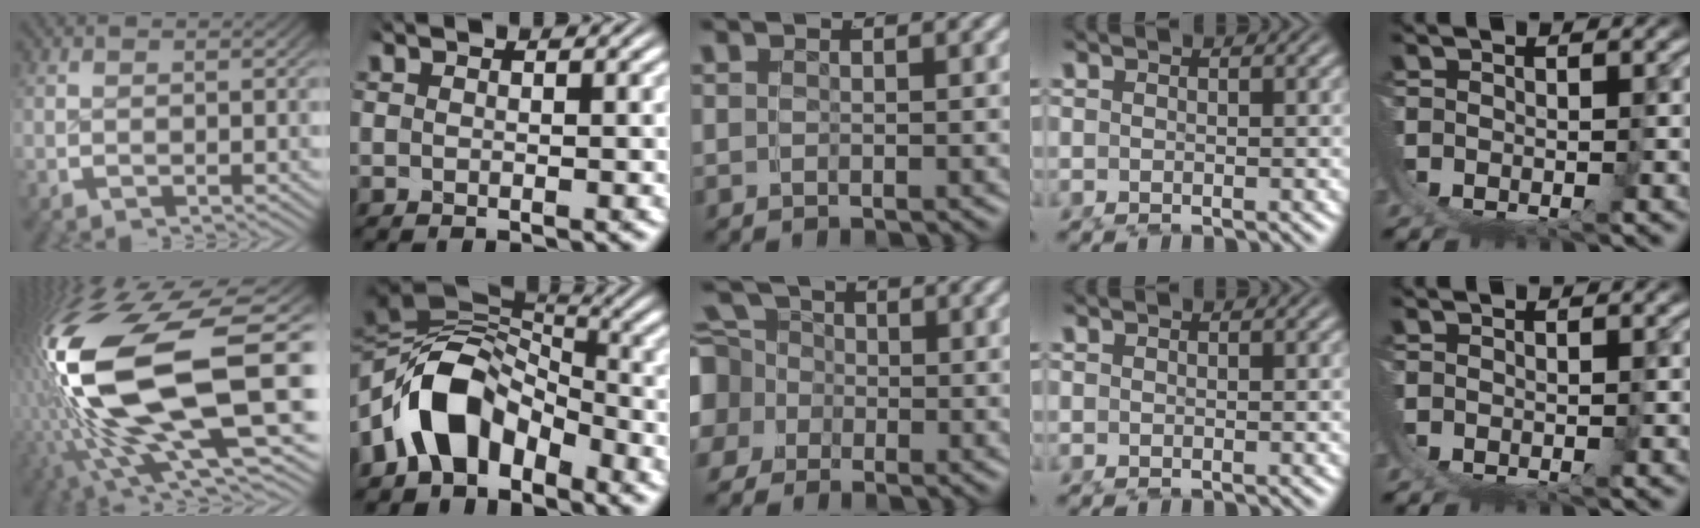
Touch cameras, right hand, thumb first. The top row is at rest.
{"thumb": {"total": 21.7, "force": [-1.1, 11.4, 18.4], "torque": [-0.386, -0.049, 0.016]}, "index": {"total": 10.3, "force": [-0.8, 7.3, 7.2], "torque": [-0.161, -0.005, -0.018]}, "middle": {"total": 6.0, "force": [-0.8, 5.5, 2.3], "torque": [-0.040, -0.015, -0.013]}}